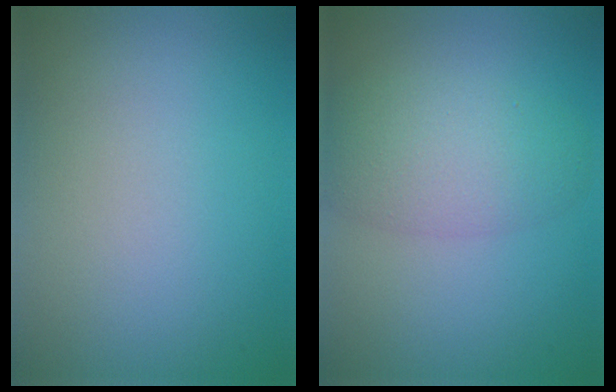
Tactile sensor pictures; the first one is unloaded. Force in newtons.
{"total": 4.6, "press": 4.6, "slide": 0.0}